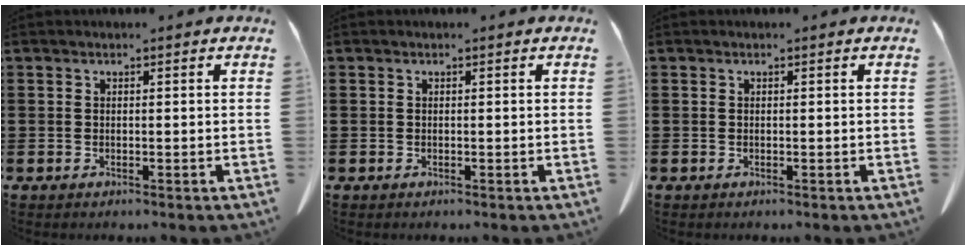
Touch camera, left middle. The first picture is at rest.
{"total": 0.0}
{"total": 0.0}